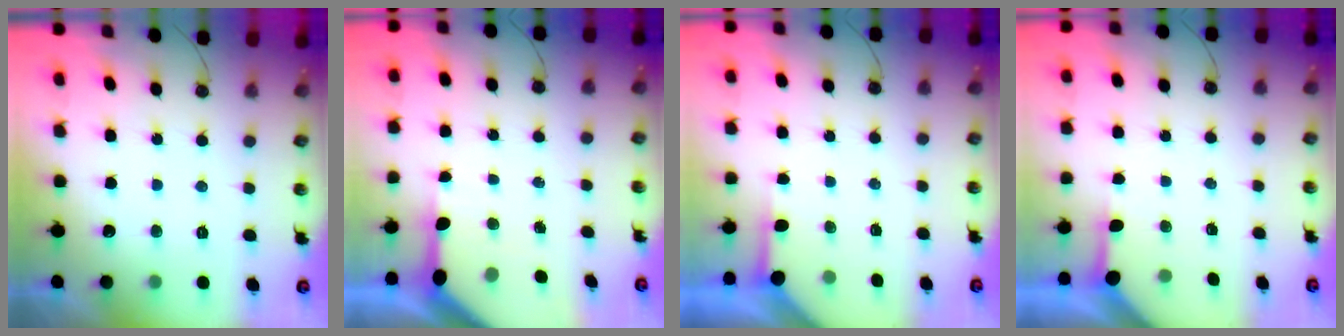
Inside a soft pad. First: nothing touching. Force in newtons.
{"total": 8.6, "press": 8.5, "slide": 1.0}
{"total": 3.6, "press": 3.6, "slide": 0.5}
{"total": 3.2, "press": 3.2, "slide": 0.5}